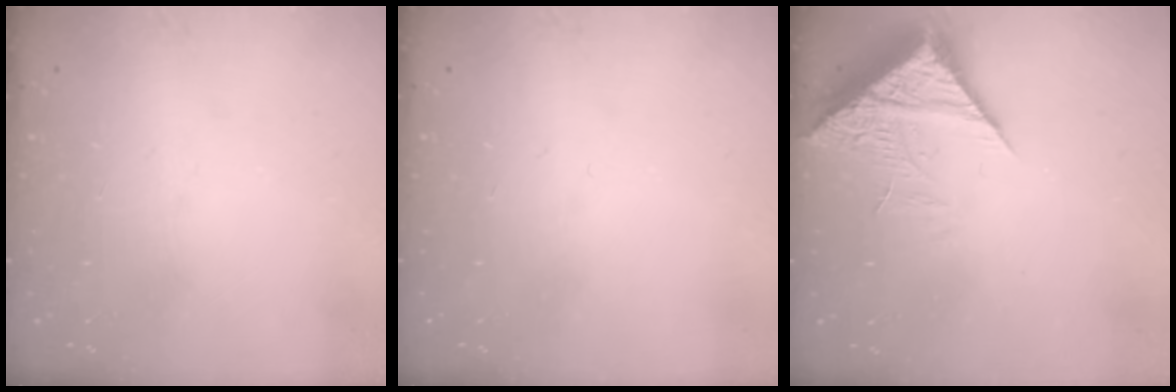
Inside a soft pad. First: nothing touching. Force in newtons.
{"total": 0.0}
{"total": 7.7, "press": 7.6, "slide": 0.8}